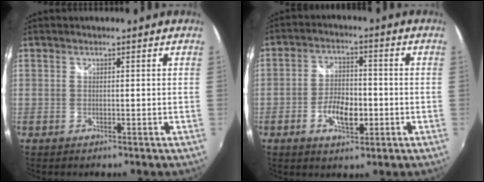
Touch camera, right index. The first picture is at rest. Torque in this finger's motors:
{"motor_torque": [0.15, 0.01, 0.34, 0.04]}